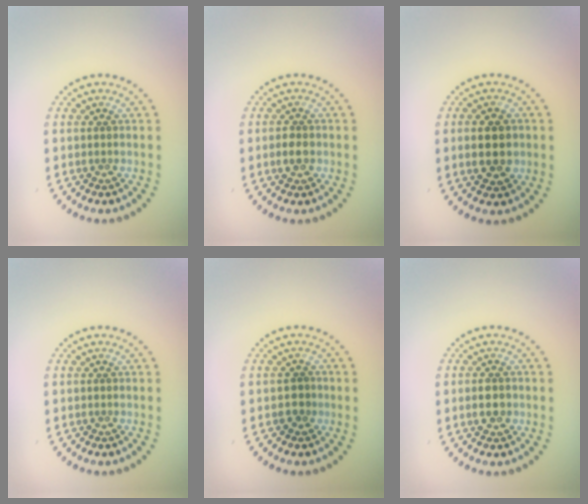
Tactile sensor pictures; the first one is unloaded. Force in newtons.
{"total": 1.7, "press": 1.7, "slide": 0.1}
{"total": 4.8, "press": 4.7, "slide": 0.1}
{"total": 0.0}
{"total": 1.1, "press": 1.0, "slide": 0.4}
{"total": 2.4, "press": 2.4, "slide": 0.0}